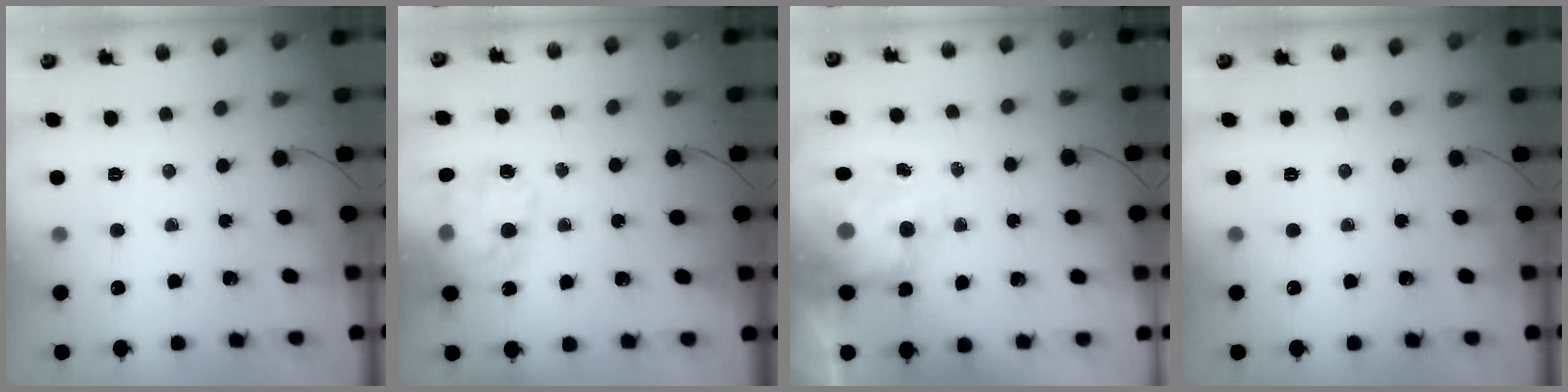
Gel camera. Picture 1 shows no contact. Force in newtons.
{"total": 18.0, "press": 17.6, "slide": 3.4}
{"total": 7.4, "press": 7.3, "slide": 0.9}
{"total": 0.0}